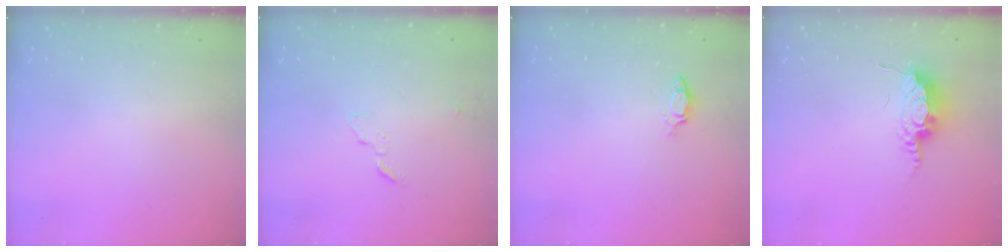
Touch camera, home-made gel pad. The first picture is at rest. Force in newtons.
{"total": 3.5, "press": 3.5, "slide": 0.3}
{"total": 3.9, "press": 3.9, "slide": 0.5}
{"total": 8.2, "press": 8.2, "slide": 0.8}